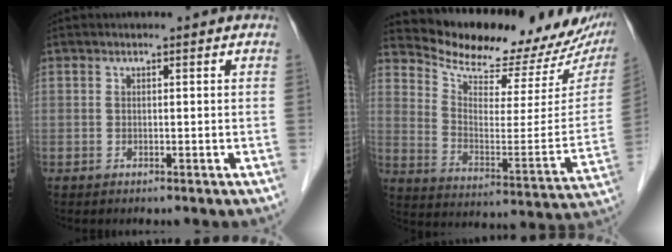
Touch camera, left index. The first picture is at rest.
{"total": 20.3, "force": [18.6, 5.5, 6.1], "torque": [-0.084, -0.048, 0.250]}